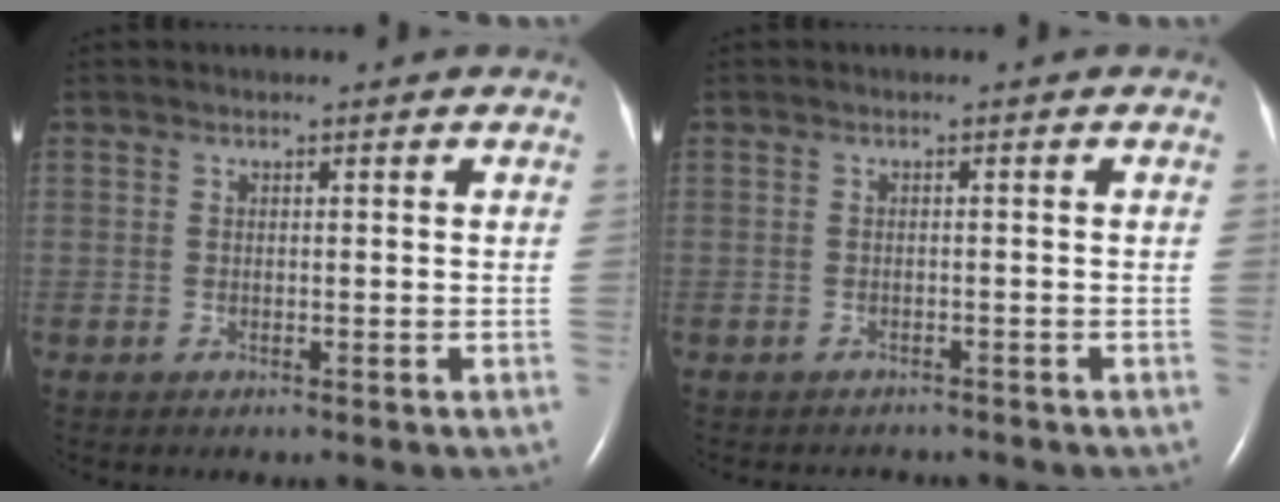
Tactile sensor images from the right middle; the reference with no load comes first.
{"total": 3.0, "force": [-2.8, 1.0, 0.4], "torque": [-0.007, -0.004, -0.034]}